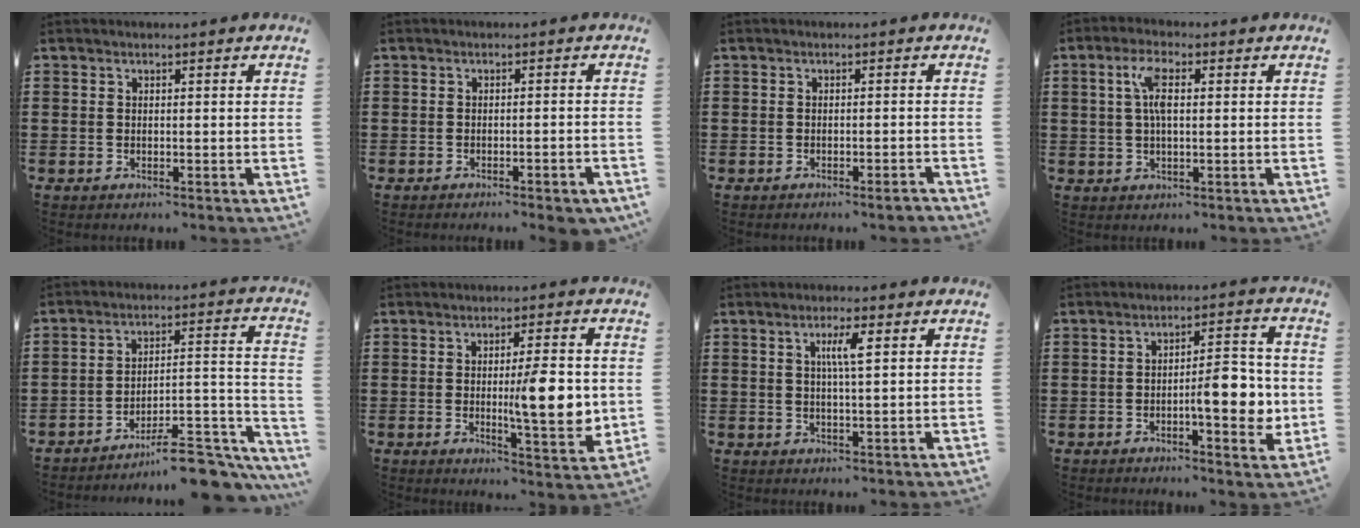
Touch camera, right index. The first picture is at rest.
{"total": 1.5, "force": [-1.2, 0.1, 1.0], "torque": [-0.016, 0.002, -0.022]}
{"total": 1.4, "force": [-1.1, 0.0, 0.8], "torque": [-0.014, -0.003, -0.020]}
{"total": 5.4, "force": [1.1, 2.0, 4.8], "torque": [-0.108, 0.009, 0.014]}
{"total": 10.7, "force": [-9.0, 2.5, 5.3], "torque": [-0.062, 0.037, -0.165]}
{"total": 9.5, "force": [0.0, 2.1, 9.3], "torque": [-0.128, -0.013, -0.004]}
{"total": 3.7, "force": [1.0, 0.4, 3.5], "torque": [-0.073, 0.005, 0.013]}
{"total": 7.9, "force": [-1.4, 2.4, 7.4], "torque": [-0.091, -0.004, -0.030]}